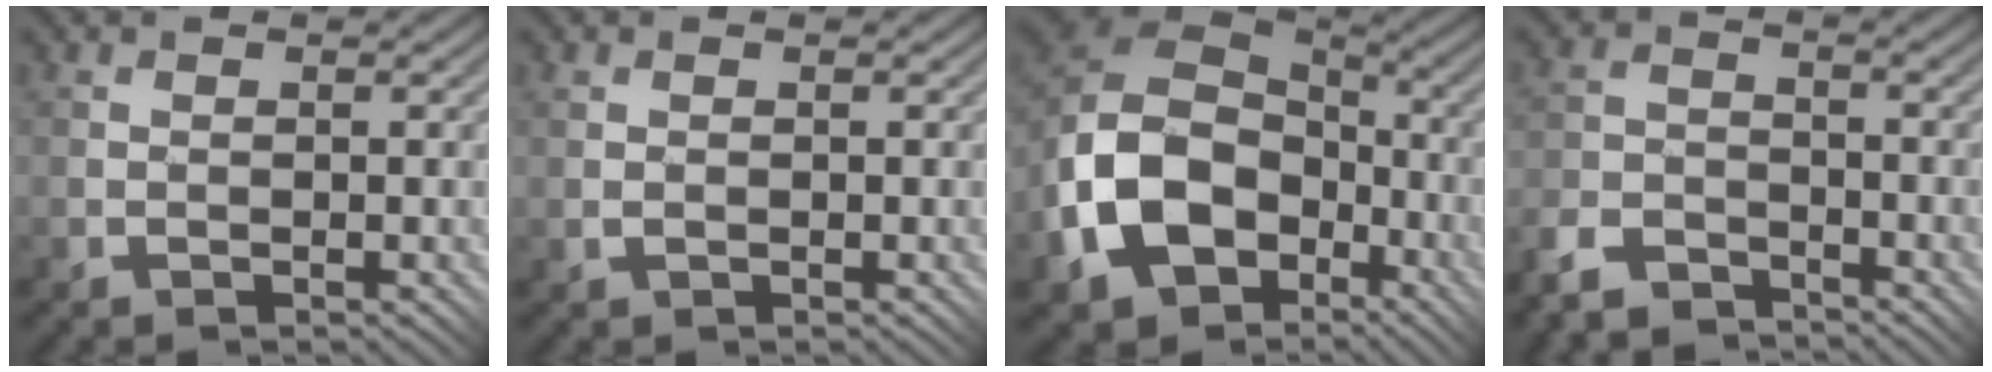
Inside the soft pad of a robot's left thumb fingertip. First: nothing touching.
{"total": 0.9, "force": [0.1, 0.6, 0.6], "torque": [-0.013, 0.001, 0.005]}
{"total": 15.1, "force": [-4.6, 11.0, 9.3], "torque": [-0.223, -0.029, -0.083]}
{"total": 5.5, "force": [-4.9, 2.0, 1.5], "torque": [-0.034, -0.001, -0.108]}